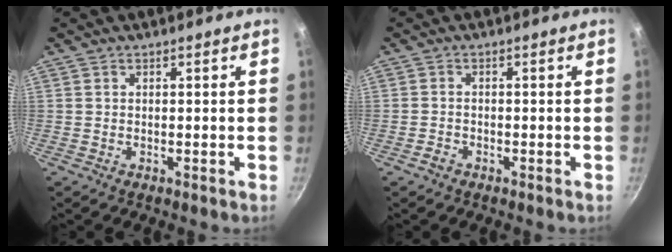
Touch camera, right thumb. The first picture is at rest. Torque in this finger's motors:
{"motor_torque": [-0.30, 0.04, -0.33, 0.19, -0.02]}